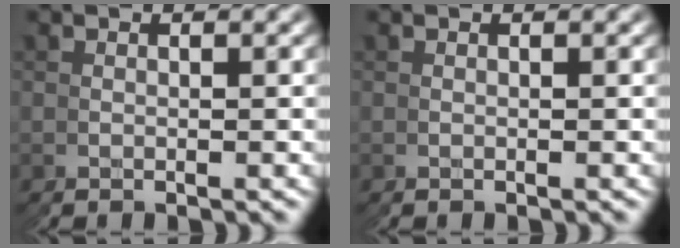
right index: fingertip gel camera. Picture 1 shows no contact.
{"total": 0.0}